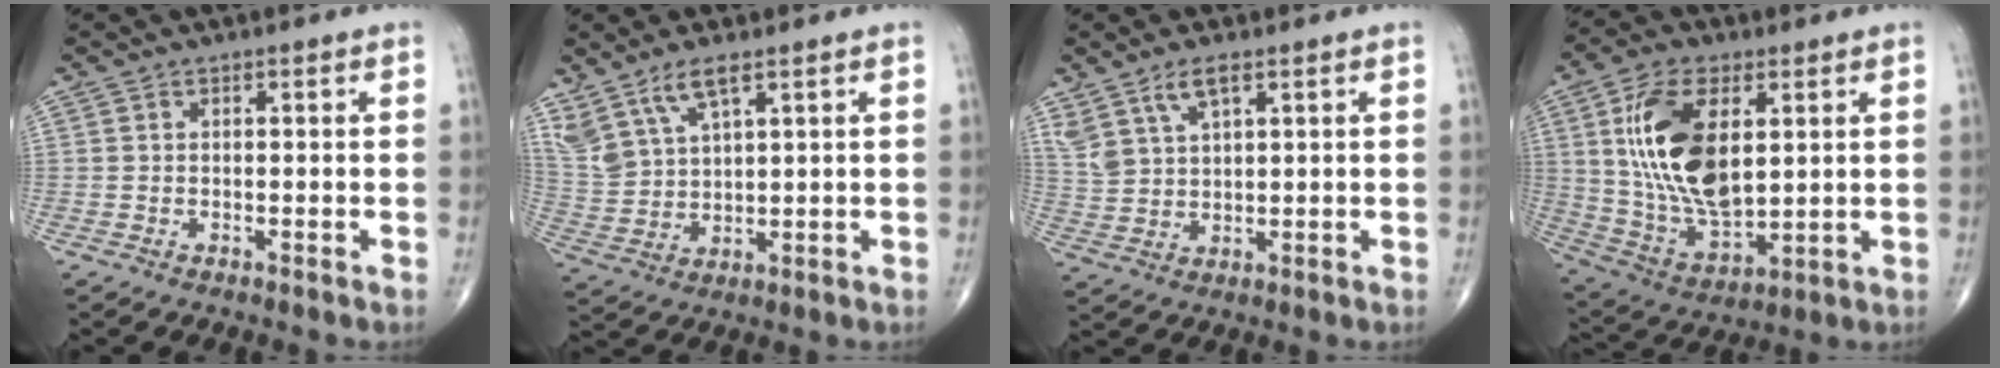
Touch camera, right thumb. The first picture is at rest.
{"total": 8.4, "force": [5.8, 3.0, 5.4], "torque": [-0.114, -0.021, 0.128]}
{"total": 6.2, "force": [3.9, 2.5, 4.1], "torque": [-0.083, -0.015, 0.083]}
{"total": 18.7, "force": [4.3, 9.6, 15.4], "torque": [-0.285, -0.018, 0.090]}